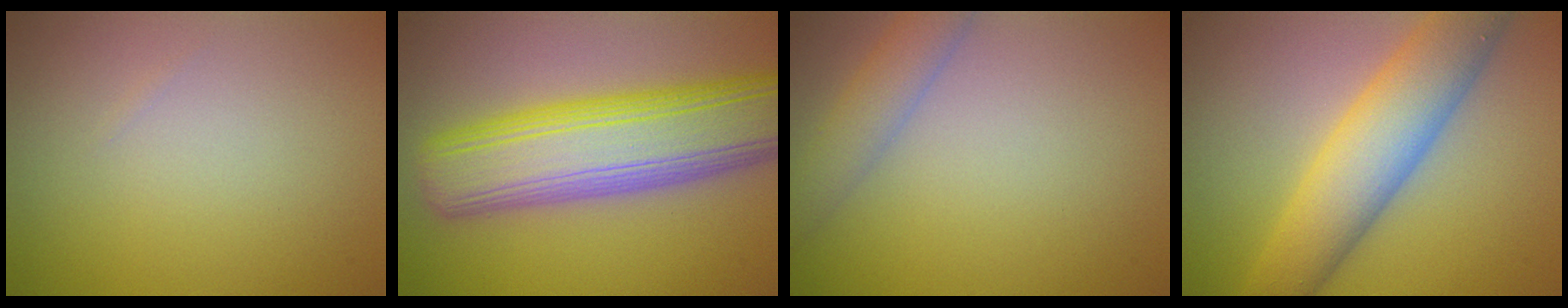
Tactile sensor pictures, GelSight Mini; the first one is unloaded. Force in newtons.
{"total": 10.8, "press": 10.8, "slide": 0.4}
{"total": 2.8, "press": 2.8, "slide": 0.2}
{"total": 7.7, "press": 7.7, "slide": 0.0}